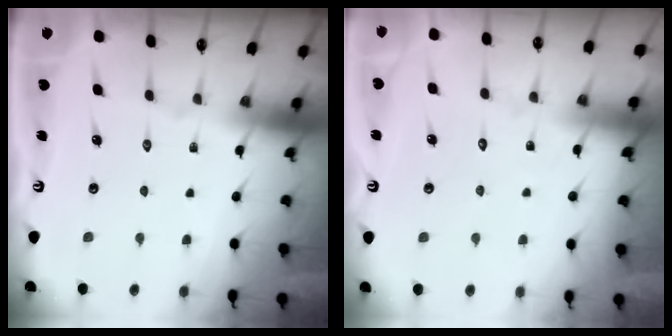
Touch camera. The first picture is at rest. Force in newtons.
{"total": 5.4, "press": 5.3, "slide": 0.6}